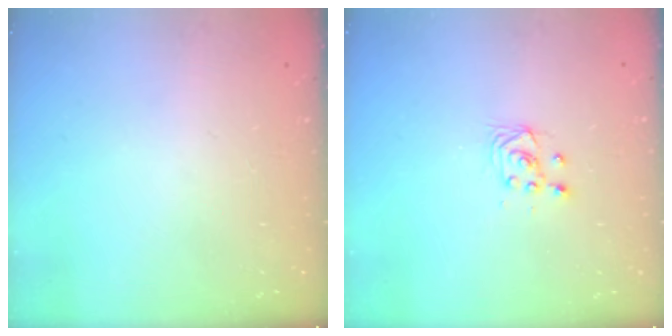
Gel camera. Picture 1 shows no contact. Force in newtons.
{"total": 3.2, "press": 2.9, "slide": 1.4}